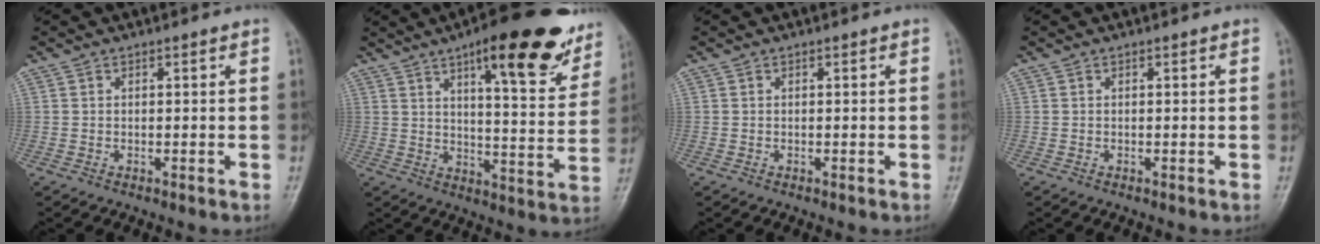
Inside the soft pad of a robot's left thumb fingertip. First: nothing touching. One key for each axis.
{"total": 20.8, "fx": 12.6, "fy": 5.9, "fz": 15.4, "tx": -0.174, "ty": -0.049, "tz": 0.175}
{"total": 0.0}
{"total": 0.0}